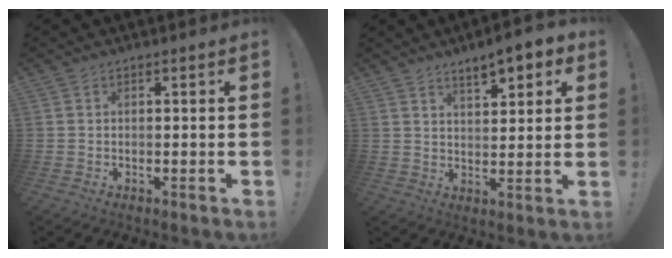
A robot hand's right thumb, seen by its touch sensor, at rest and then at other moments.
{"total": 7.4, "force": [5.1, 2.2, 4.9], "torque": [-0.070, -0.028, 0.088]}